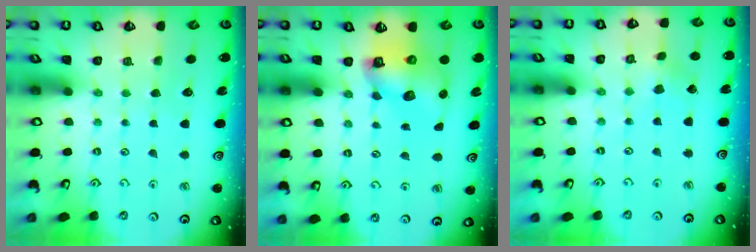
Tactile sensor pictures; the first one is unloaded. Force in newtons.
{"total": 9.4, "press": 9.4, "slide": 1.0}
{"total": 2.2, "press": 2.2, "slide": 0.1}